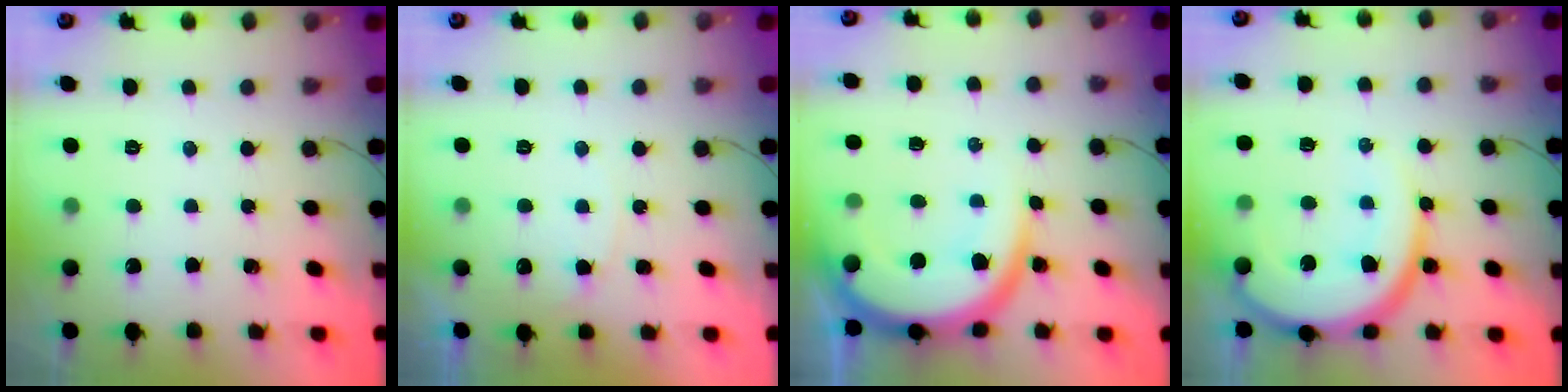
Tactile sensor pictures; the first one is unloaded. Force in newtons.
{"total": 5.2, "press": 5.2, "slide": 0.4}
{"total": 12.9, "press": 12.8, "slide": 1.2}
{"total": 13.7, "press": 13.6, "slide": 0.9}